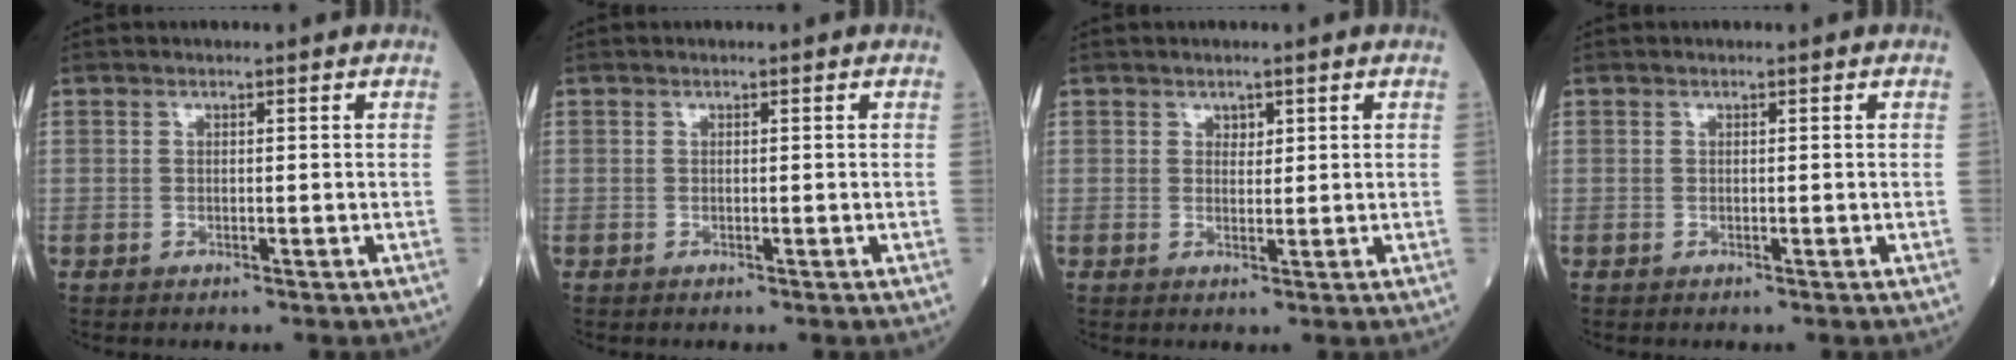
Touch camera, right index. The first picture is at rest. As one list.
[{"total": 0.0}, {"total": 1.3, "force": [0.8, 0.8, 0.6], "torque": [-0.002, -0.002, 0.011]}, {"total": 0.0}]